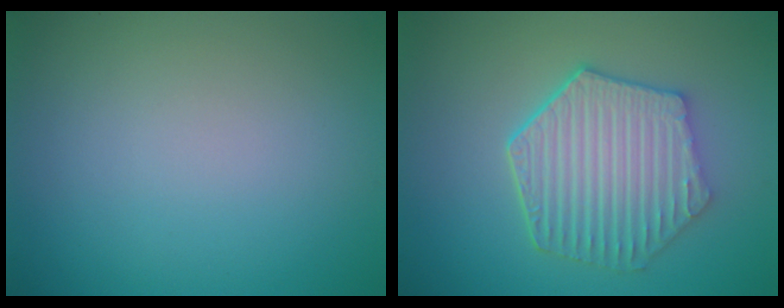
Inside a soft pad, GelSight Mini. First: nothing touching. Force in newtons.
{"total": 6.4, "press": 4.8, "slide": 4.2}